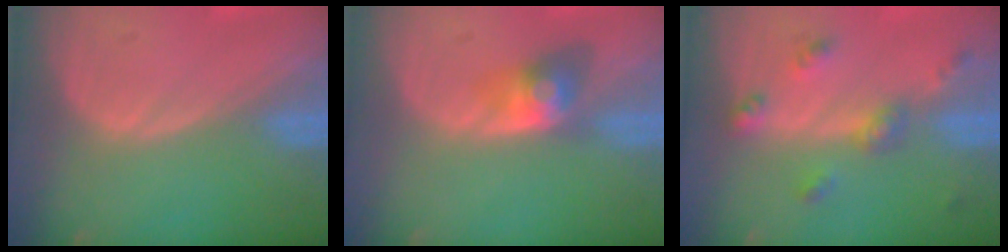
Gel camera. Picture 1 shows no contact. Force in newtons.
{"total": 4.0, "press": 4.0, "slide": 0.2}
{"total": 4.8, "press": 4.6, "slide": 1.5}